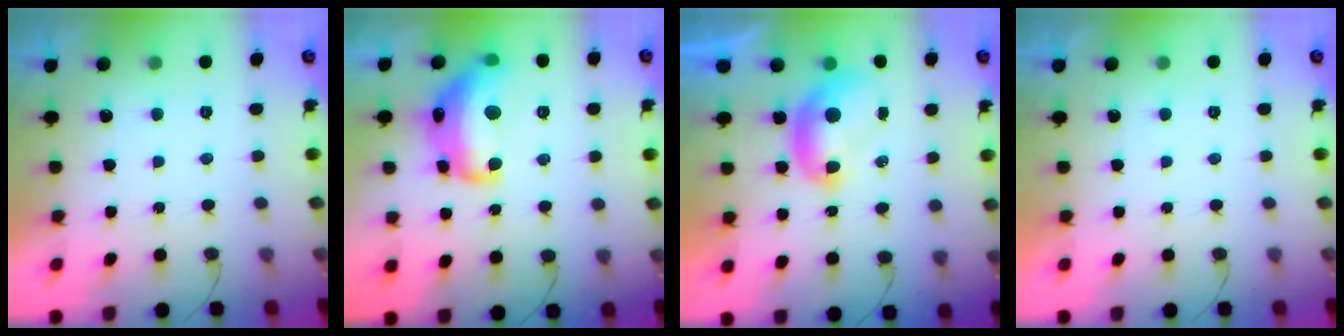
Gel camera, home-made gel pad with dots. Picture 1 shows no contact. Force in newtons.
{"total": 17.1, "press": 17.1, "slide": 0.9}
{"total": 7.8, "press": 7.8, "slide": 0.7}
{"total": 0.0}